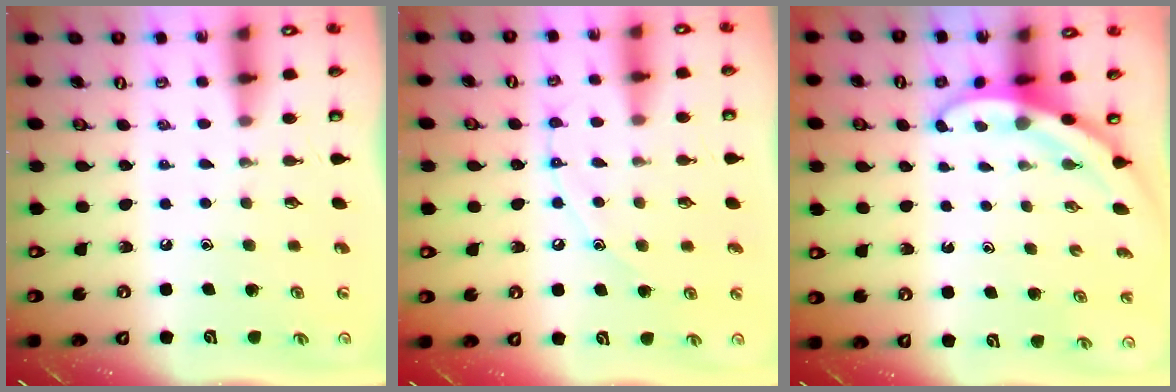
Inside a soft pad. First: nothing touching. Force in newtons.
{"total": 8.0, "press": 8.0, "slide": 0.7}
{"total": 3.1, "press": 3.1, "slide": 0.2}